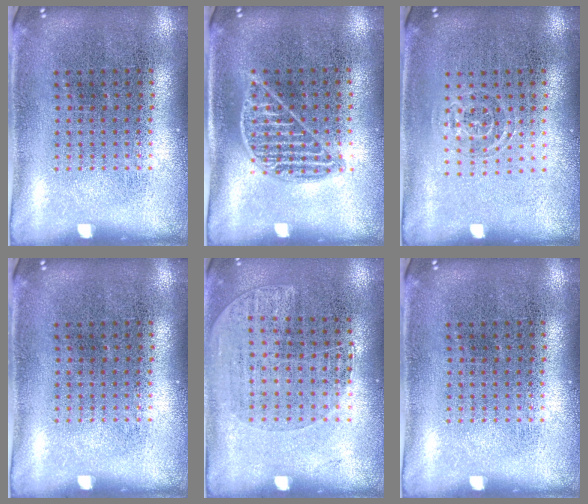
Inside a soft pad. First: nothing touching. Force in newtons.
{"total": 0.9, "press": 0.9, "slide": 0.3}
{"total": 0.9, "press": 0.6, "slide": 0.6}
{"total": 0.0}
{"total": 1.1, "press": 1.0, "slide": 0.6}
{"total": 0.0}